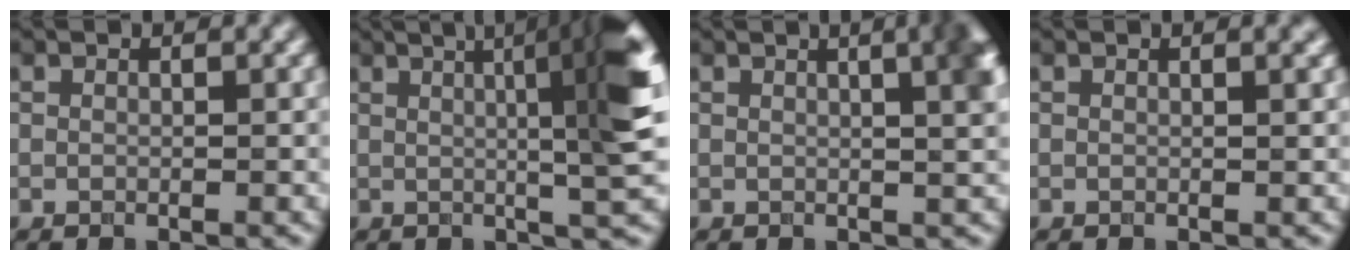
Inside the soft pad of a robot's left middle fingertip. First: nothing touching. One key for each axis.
{"total": 10.1, "fx": 1.9, "fy": 2.0, "fz": 9.7, "tx": -0.088, "ty": 0.028, "tz": 0.017}
{"total": 6.4, "fx": 1.8, "fy": 2.6, "fz": 5.5, "tx": -0.021, "ty": 0.029, "tz": 0.003}
{"total": 1.2, "fx": 0.5, "fy": 0.3, "fz": 1.0, "tx": -0.007, "ty": 0.004, "tz": 0.004}